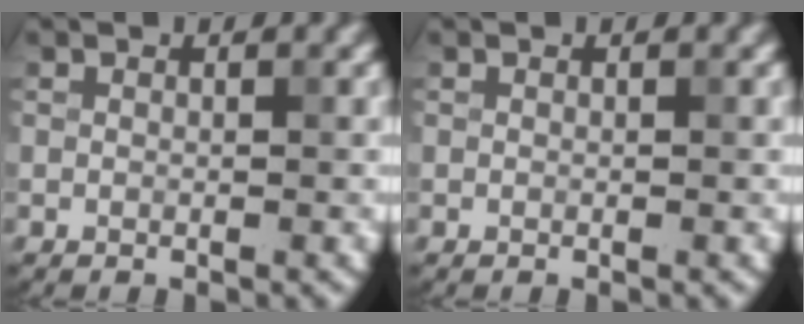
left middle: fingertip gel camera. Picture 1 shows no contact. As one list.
[{"total": 0.0}]